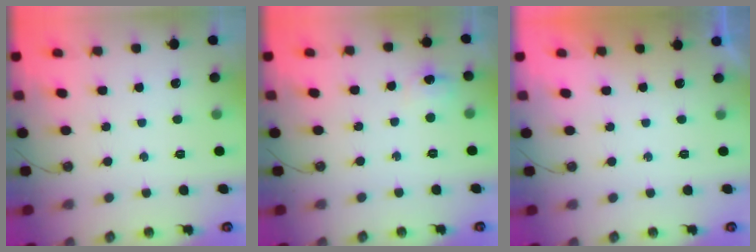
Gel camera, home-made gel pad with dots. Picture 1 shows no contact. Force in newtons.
{"total": 5.9, "press": 5.9, "slide": 0.6}
{"total": 0.0}